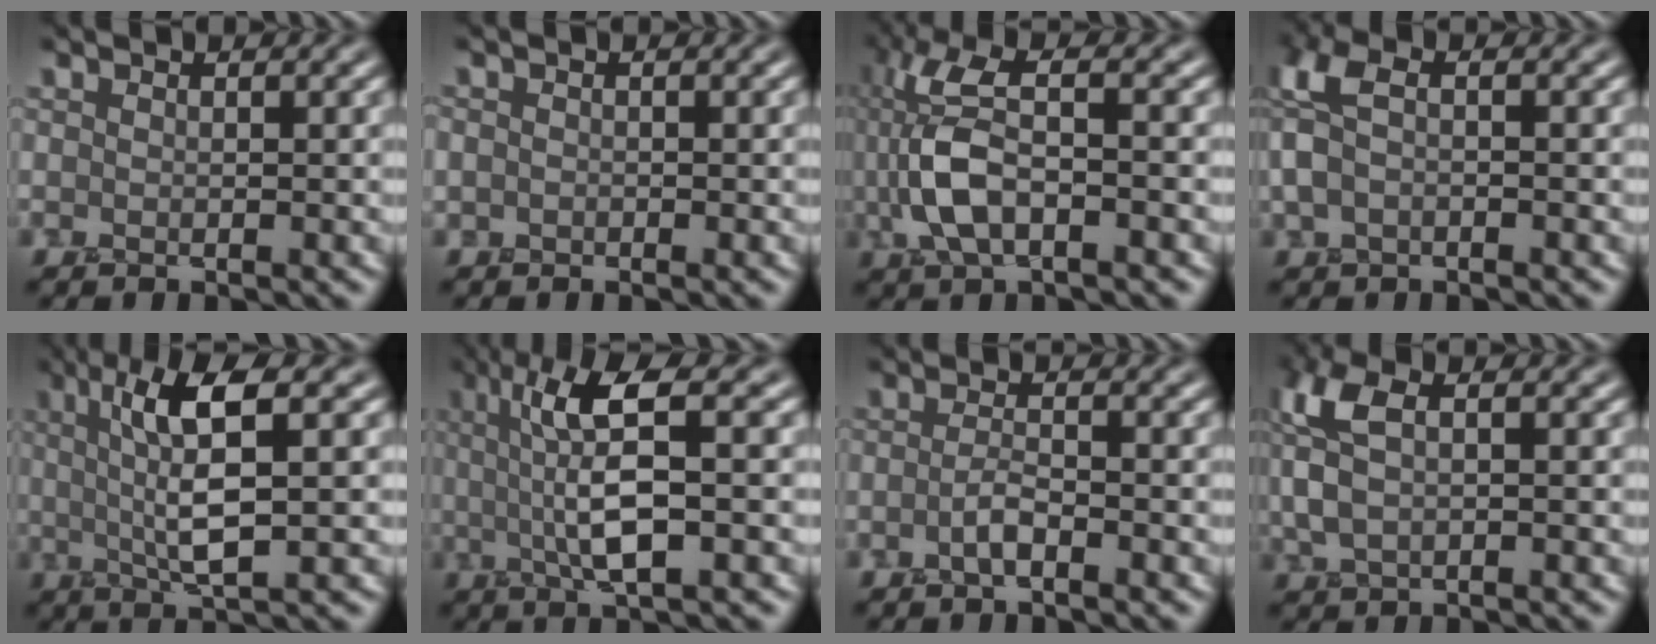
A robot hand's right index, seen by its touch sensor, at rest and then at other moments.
{"total": 0.9, "force": [-0.3, 0.8, 0.3], "torque": [0.000, -0.004, -0.008]}
{"total": 6.9, "force": [0.0, 3.0, 6.2], "torque": [-0.141, 0.009, -0.004]}
{"total": 4.4, "force": [0.2, 2.8, 3.4], "torque": [-0.087, 0.010, -0.005]}
{"total": 6.6, "force": [1.6, 1.5, 6.3], "torque": [-0.113, 0.005, 0.029]}
{"total": 7.2, "force": [1.1, 1.7, 6.9], "torque": [-0.126, 0.007, 0.020]}
{"total": 1.7, "force": [-0.8, 0.4, 1.4], "torque": [-0.029, 0.004, -0.019]}
{"total": 5.5, "force": [1.1, 3.1, 4.4], "torque": [-0.108, 0.009, 0.016]}